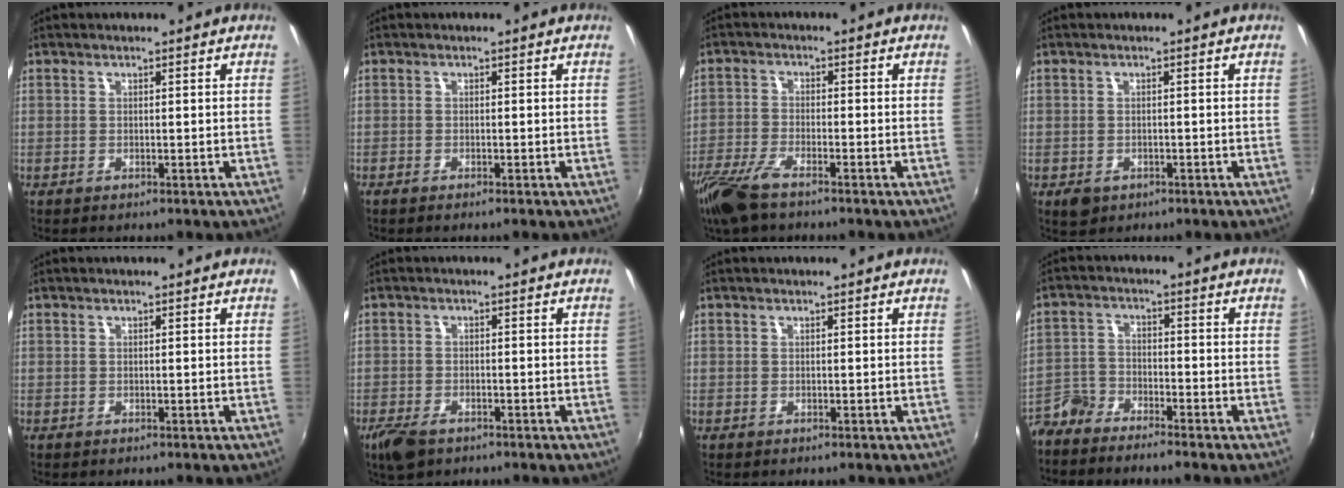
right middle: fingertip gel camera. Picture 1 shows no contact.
{"total": 0.8, "force": [-0.7, 0.0, 0.3], "torque": [-0.007, -0.003, -0.016]}
{"total": 8.0, "force": [-5.9, 1.9, 5.1], "torque": [-0.127, -0.022, -0.122]}
{"total": 2.8, "force": [-1.4, 2.1, 1.4], "torque": [-0.027, -0.006, -0.018]}
{"total": 0.0}
{"total": 6.2, "force": [-4.3, 2.3, 3.8], "torque": [-0.101, -0.020, -0.084]}
{"total": 0.0}
{"total": 5.1, "force": [-4.7, 1.3, 1.2], "torque": [-0.038, 0.003, -0.099]}